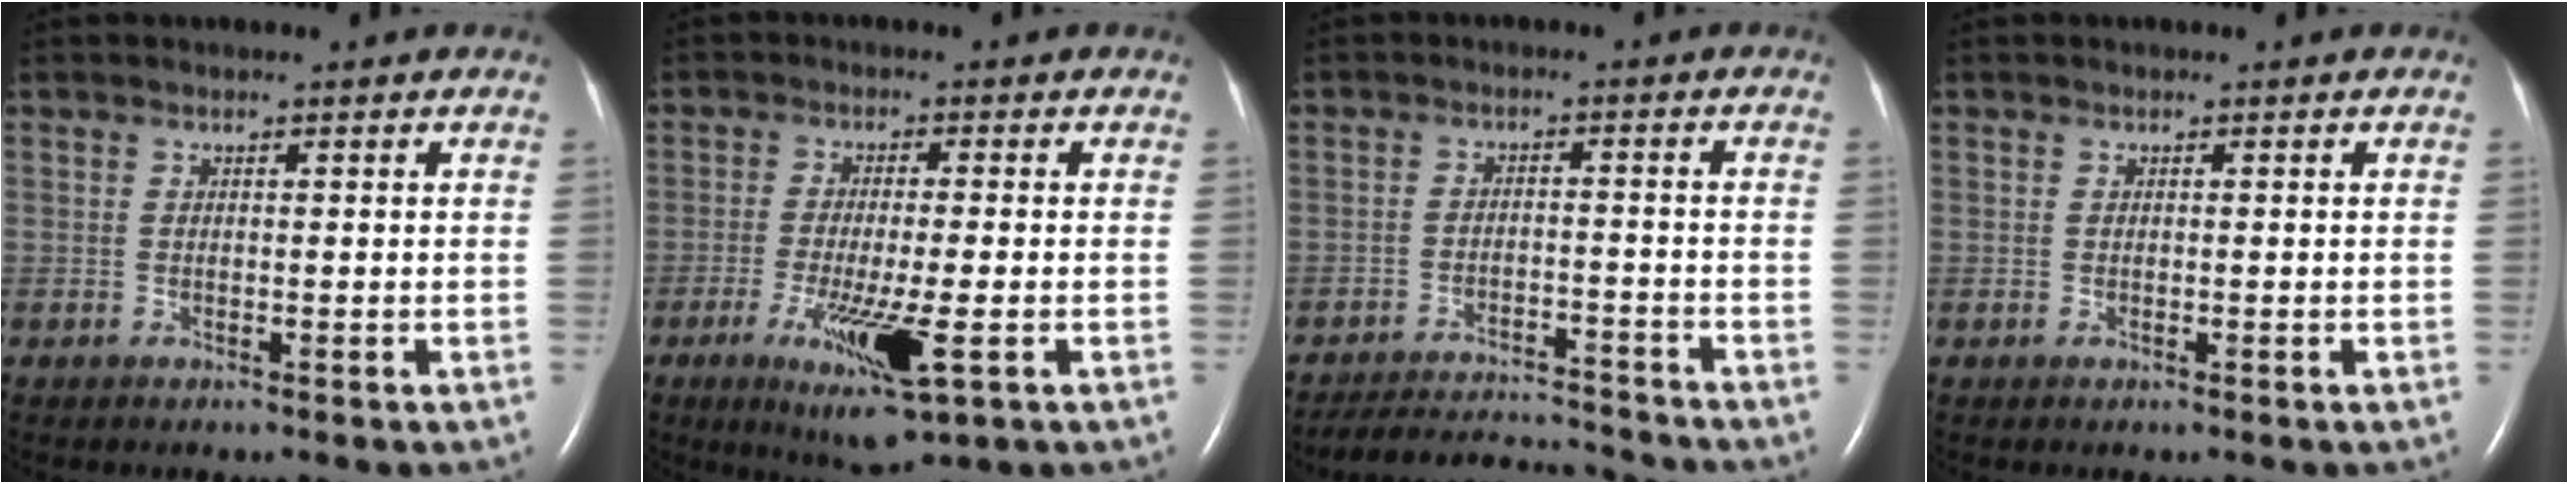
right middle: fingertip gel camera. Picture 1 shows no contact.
{"total": 9.7, "force": [-3.8, 1.3, 8.9], "torque": [-0.161, -0.027, -0.057]}
{"total": 10.0, "force": [-10.0, 0.4, 0.9], "torque": [-0.018, 0.002, -0.154]}
{"total": 0.0}